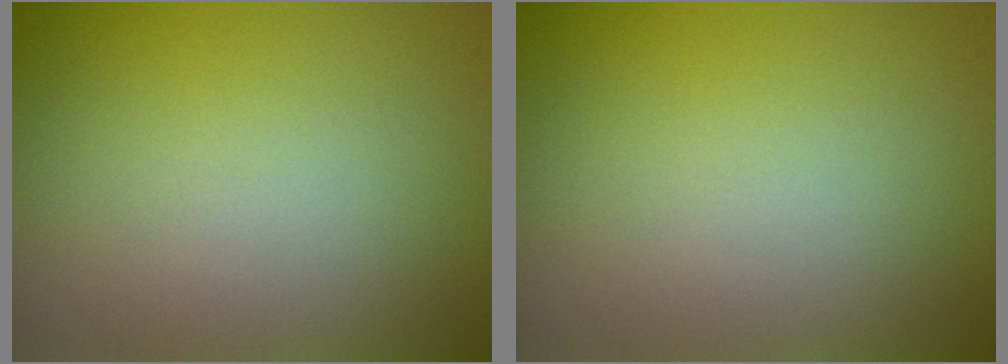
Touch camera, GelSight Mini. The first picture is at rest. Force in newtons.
{"total": 0.0}